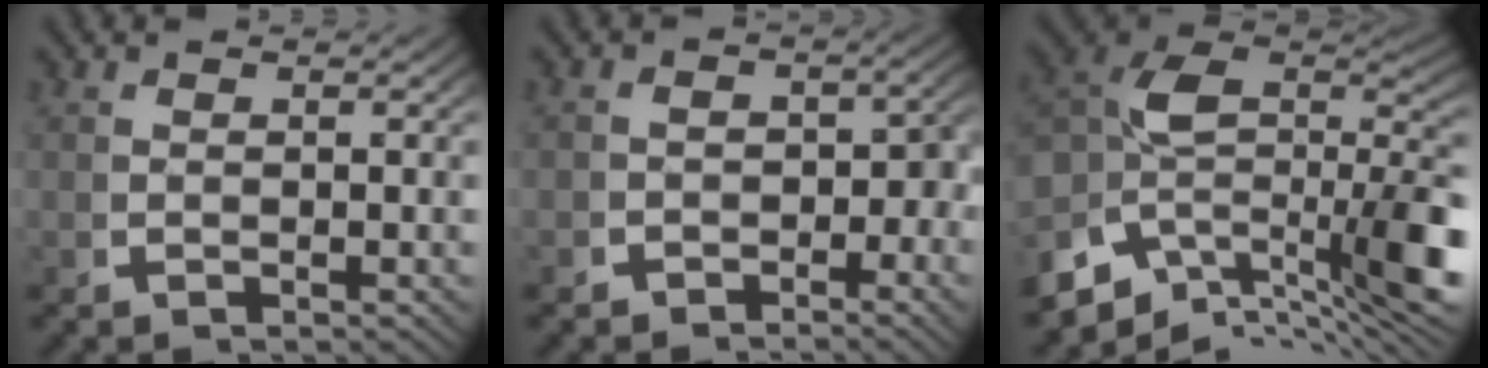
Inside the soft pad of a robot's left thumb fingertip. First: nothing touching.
{"total": 3.2, "force": [-1.9, 2.3, 1.1], "torque": [-0.006, -0.014, -0.028]}
{"total": 15.8, "force": [-2.2, 10.8, 11.3], "torque": [-0.234, -0.052, -0.010]}